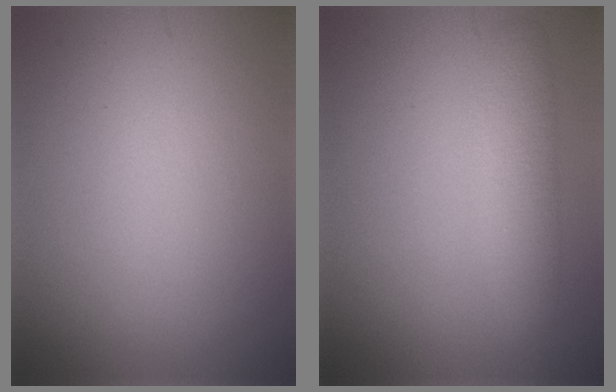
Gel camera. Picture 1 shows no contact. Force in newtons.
{"total": 3.6, "press": 3.6, "slide": 0.3}